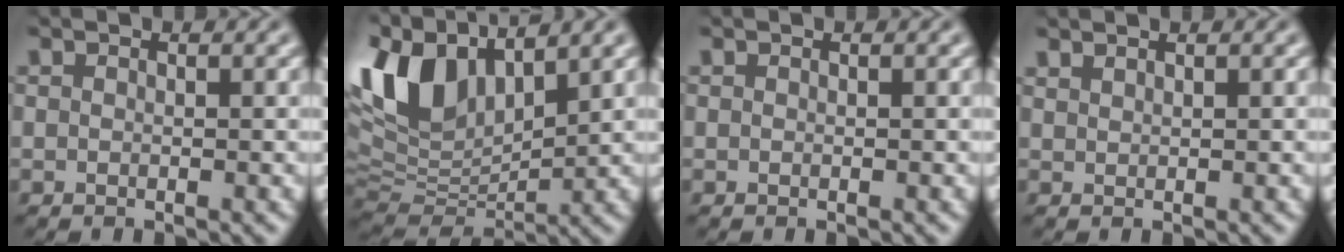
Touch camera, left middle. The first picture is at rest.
{"total": 10.1, "force": [5.2, 5.4, 6.7], "torque": [-0.160, 0.015, 0.099]}
{"total": 0.0}
{"total": 0.7, "force": [0.7, 0.0, 0.1], "torque": [-0.004, 0.001, 0.016]}